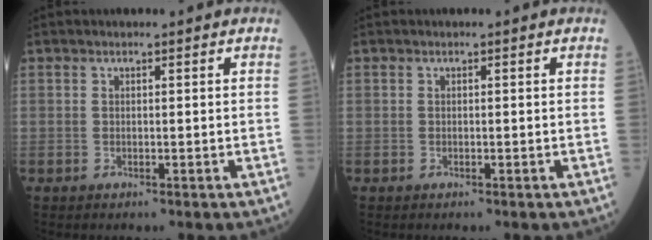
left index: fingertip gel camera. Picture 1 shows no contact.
{"total": 0.0}